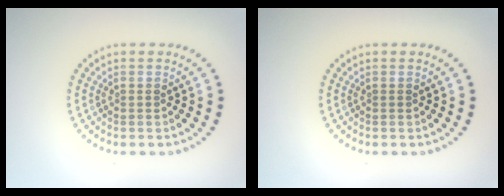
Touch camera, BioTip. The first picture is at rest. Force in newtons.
{"total": 0.0}